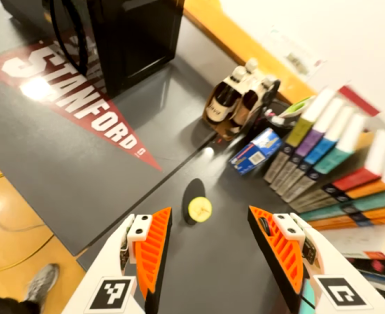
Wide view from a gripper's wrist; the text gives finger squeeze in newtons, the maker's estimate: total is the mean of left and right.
{"total": 0.0}